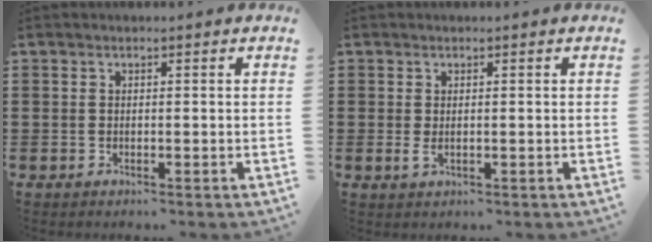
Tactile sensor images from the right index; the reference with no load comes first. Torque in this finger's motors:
{"motor_torque": [0.51, 1.41, 0.14, 0.04]}